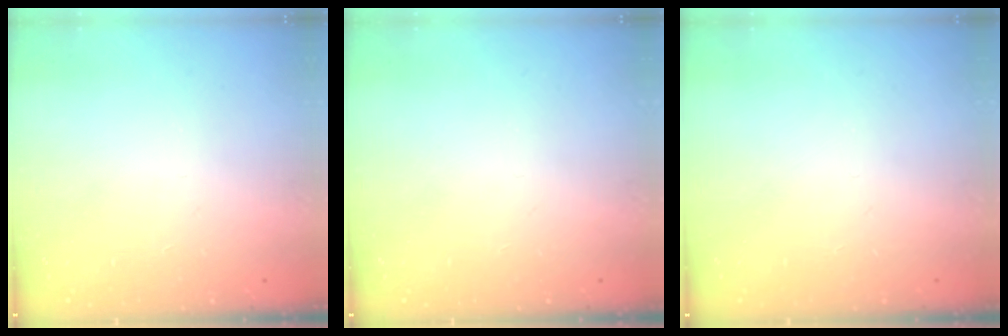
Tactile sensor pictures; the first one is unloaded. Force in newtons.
{"total": 0.0}
{"total": 0.0}